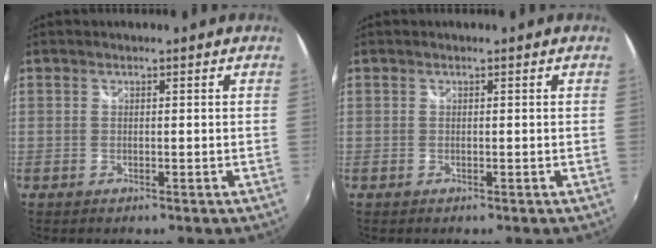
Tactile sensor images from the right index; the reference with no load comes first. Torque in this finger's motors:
{"motor_torque": [0.20, 0.21, 0.00, 0.00]}